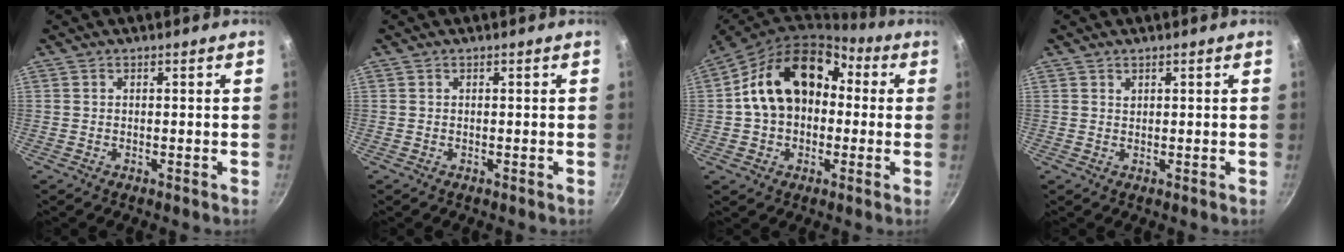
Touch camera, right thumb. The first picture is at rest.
{"total": 0.0}
{"total": 17.7, "force": [1.8, 13.0, 11.9], "torque": [-0.170, 0.050, 0.020]}
{"total": 0.8, "force": [0.6, 0.5, 0.3], "torque": [-0.004, -0.001, 0.011]}